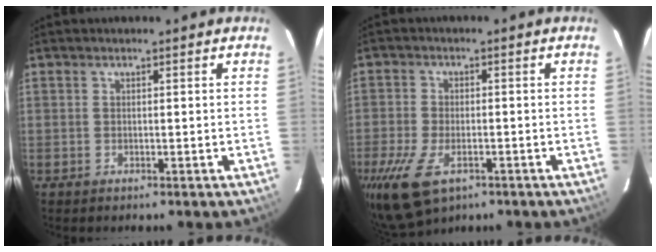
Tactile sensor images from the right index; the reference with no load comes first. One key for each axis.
{"total": 10.3, "fx": -5.7, "fy": 5.4, "fz": 6.7, "tx": -0.162, "ty": -0.030, "tz": -0.101}